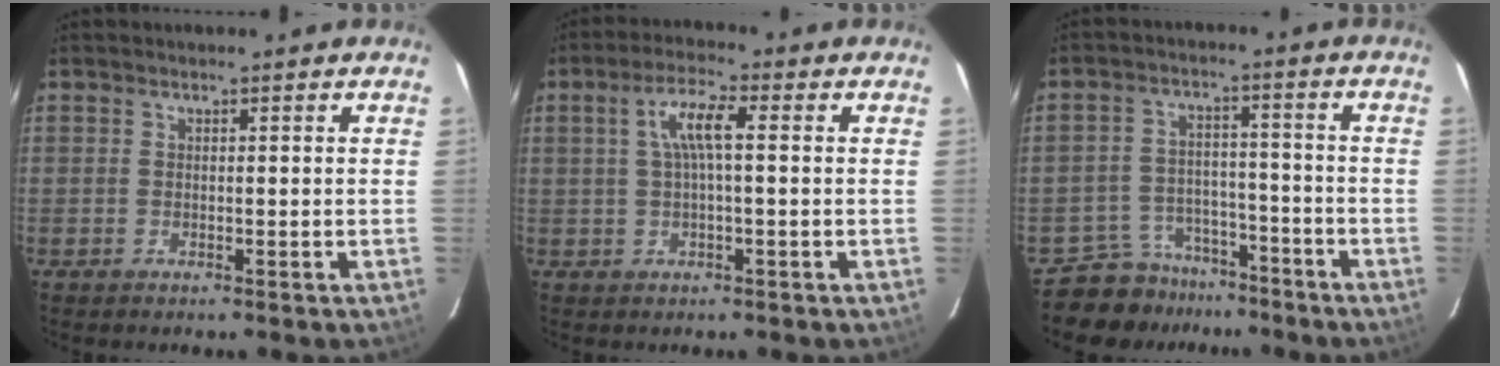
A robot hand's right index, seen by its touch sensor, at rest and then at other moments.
{"total": 5.7, "force": [0.8, 1.0, 5.5], "torque": [-0.103, 0.009, 0.016]}
{"total": 9.1, "force": [-7.7, 4.8, 0.3], "torque": [-0.022, 0.029, -0.114]}